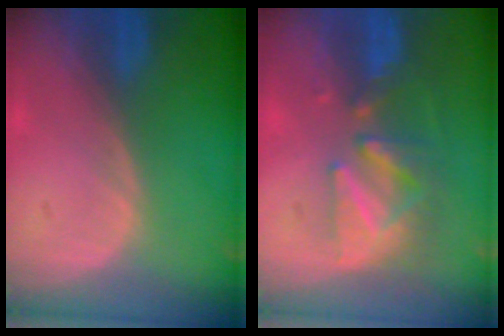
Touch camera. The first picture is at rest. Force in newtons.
{"total": 8.5, "press": 7.8, "slide": 3.4}